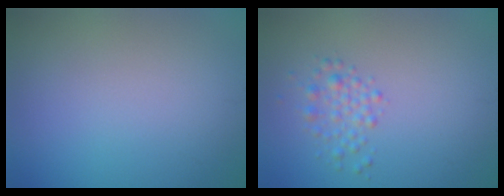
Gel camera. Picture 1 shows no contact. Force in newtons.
{"total": 1.9, "press": 1.9, "slide": 0.0}